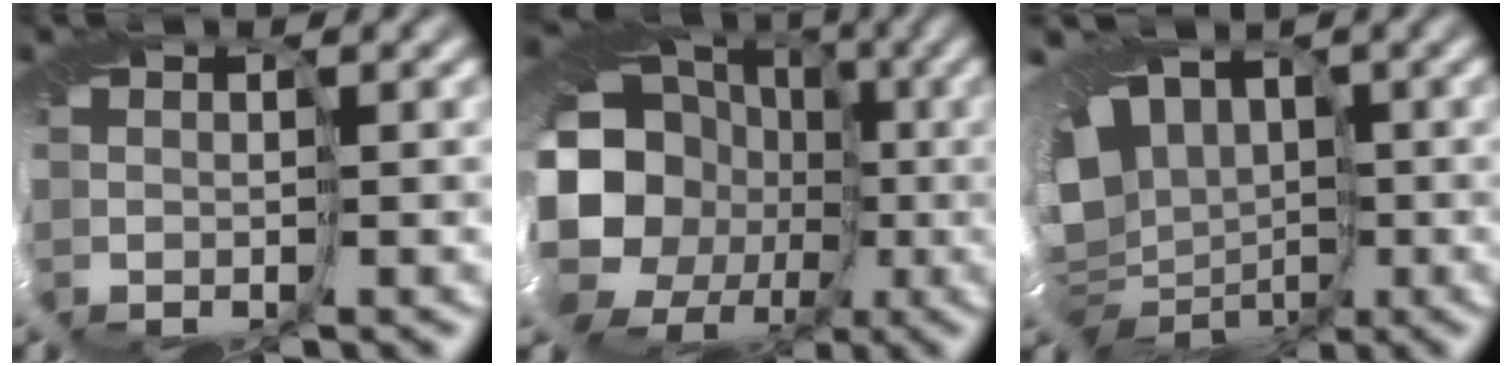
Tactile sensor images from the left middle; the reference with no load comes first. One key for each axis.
{"total": 18.1, "fx": -4.2, "fy": 15.6, "fz": 8.1, "tx": -0.110, "ty": -0.013, "tz": -0.119}
{"total": 12.4, "fx": -0.7, "fy": 9.4, "fz": 8.1, "tx": -0.128, "ty": -0.011, "tz": -0.029}